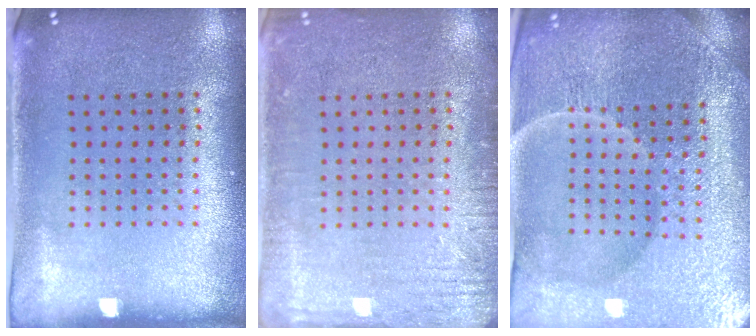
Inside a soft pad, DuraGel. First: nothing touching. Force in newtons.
{"total": 2.8, "press": 2.8, "slide": 0.4}
{"total": 5.6, "press": 5.2, "slide": 2.1}